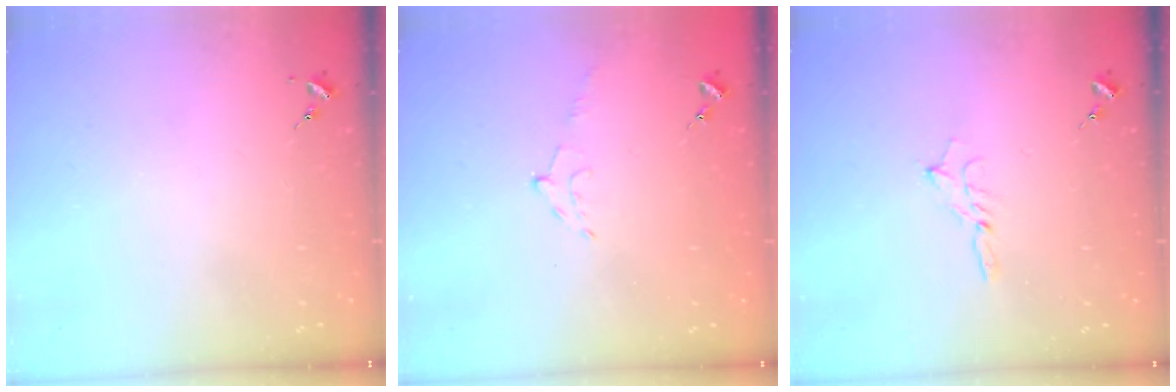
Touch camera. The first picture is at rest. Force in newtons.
{"total": 5.3, "press": 5.3, "slide": 0.6}
{"total": 4.0, "press": 3.9, "slide": 0.4}